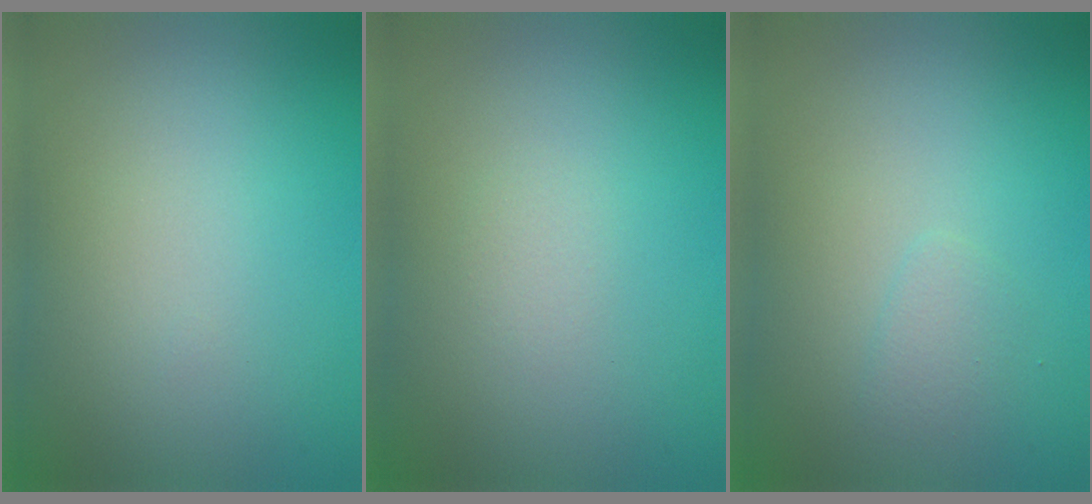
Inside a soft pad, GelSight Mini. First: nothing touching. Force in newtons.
{"total": 0.6, "press": 0.6, "slide": 0.0}
{"total": 1.0, "press": 1.0, "slide": 0.0}